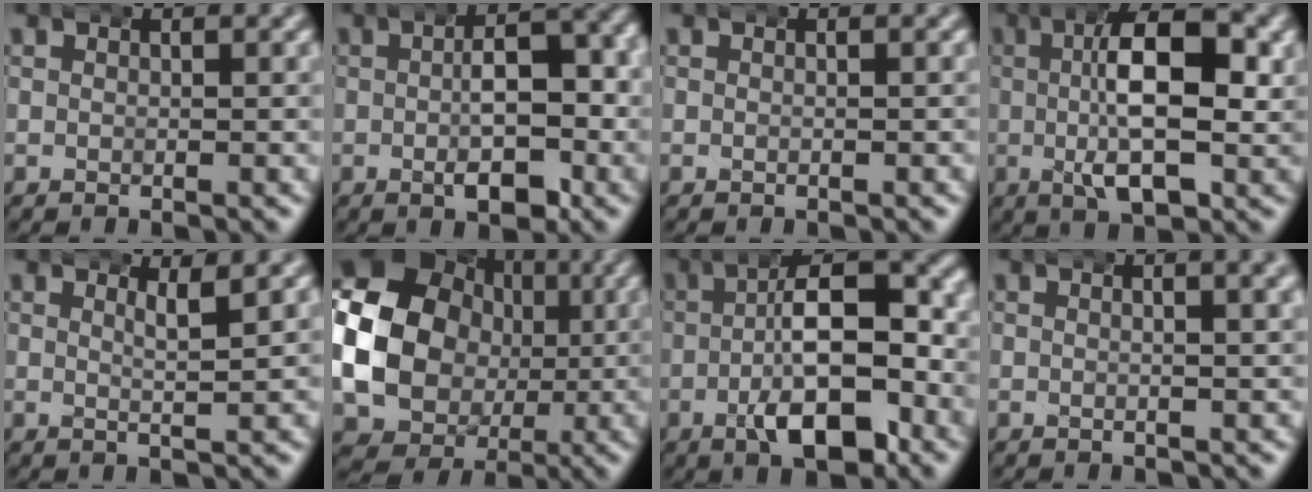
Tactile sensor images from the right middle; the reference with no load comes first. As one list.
[{"total": 7.0, "force": [-0.6, 3.3, 6.1], "torque": [-0.079, 0.004, -0.013]}, {"total": 0.0}, {"total": 9.8, "force": [0.2, 3.9, 9.0], "torque": [-0.141, 0.003, 0.002]}, {"total": 1.8, "force": [1.1, -0.3, 1.4], "torque": [-0.028, -0.003, 0.021]}, {"total": 19.6, "force": [1.3, 17.0, 9.7], "torque": [-0.218, -0.028, 0.016]}, {"total": 10.2, "force": [-1.5, 4.3, 9.2], "torque": [-0.127, 0.002, -0.025]}, {"total": 2.0, "force": [1.1, 0.2, 1.6], "torque": [-0.015, 0.013, 0.012]}]